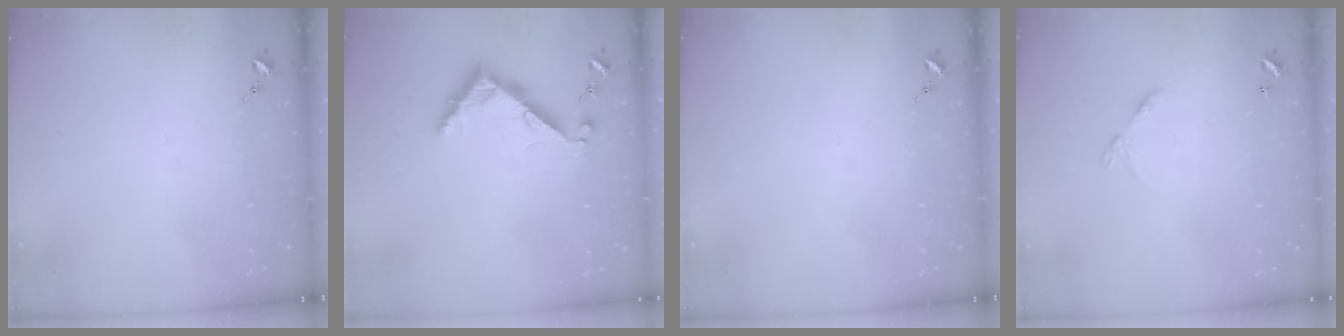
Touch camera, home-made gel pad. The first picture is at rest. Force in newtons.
{"total": 6.3, "press": 6.3, "slide": 0.5}
{"total": 0.0}
{"total": 6.2, "press": 6.2, "slide": 0.7}